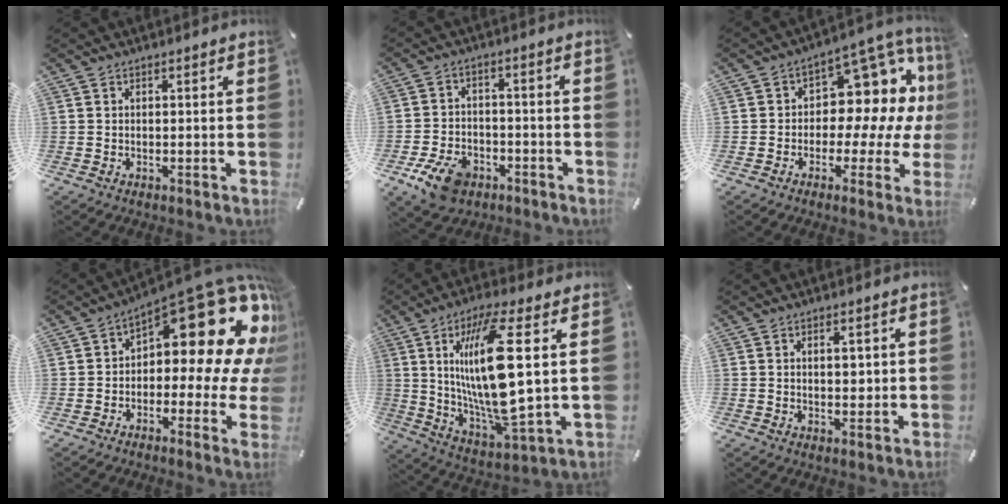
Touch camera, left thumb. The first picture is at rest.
{"total": 9.3, "force": [-5.2, 6.1, 4.7], "torque": [-0.088, 0.025, -0.093]}
{"total": 12.0, "force": [3.9, 8.3, 7.8], "torque": [-0.100, -0.050, 0.068]}
{"total": 21.9, "force": [10.1, 9.9, 16.7], "torque": [-0.213, -0.084, 0.170]}
{"total": 20.6, "force": [4.9, 5.2, 19.3], "torque": [-0.396, -0.029, 0.060]}
{"total": 2.8, "force": [0.7, 1.7, 2.2], "torque": [-0.030, 0.000, 0.007]}